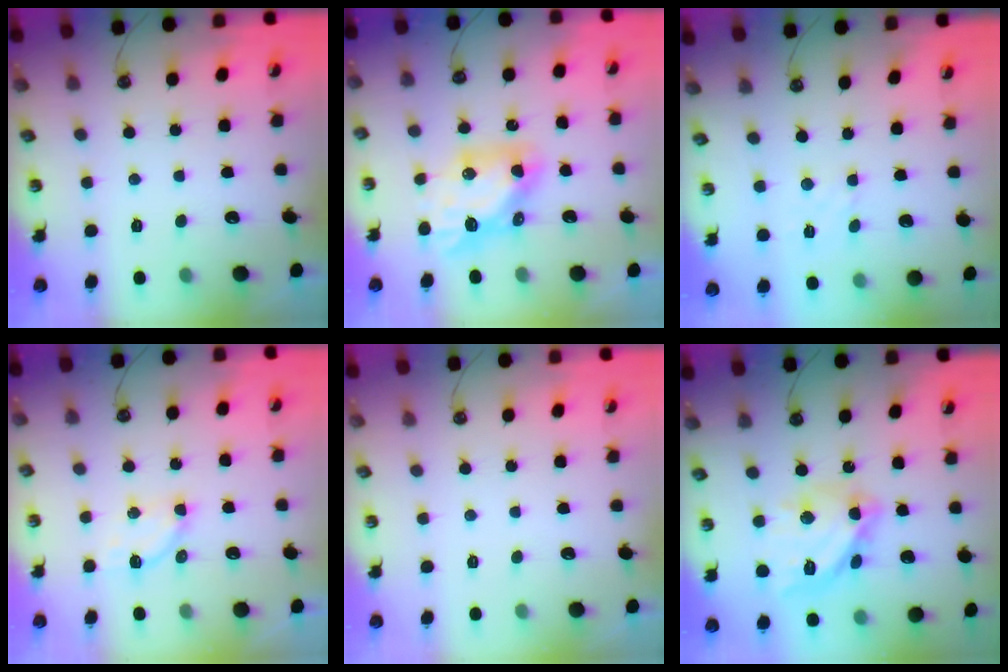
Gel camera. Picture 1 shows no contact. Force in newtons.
{"total": 9.1, "press": 9.1, "slide": 1.1}
{"total": 2.0, "press": 1.9, "slide": 0.6}
{"total": 4.0, "press": 3.9, "slide": 0.6}
{"total": 0.0}
{"total": 16.1, "press": 16.1, "slide": 1.5}